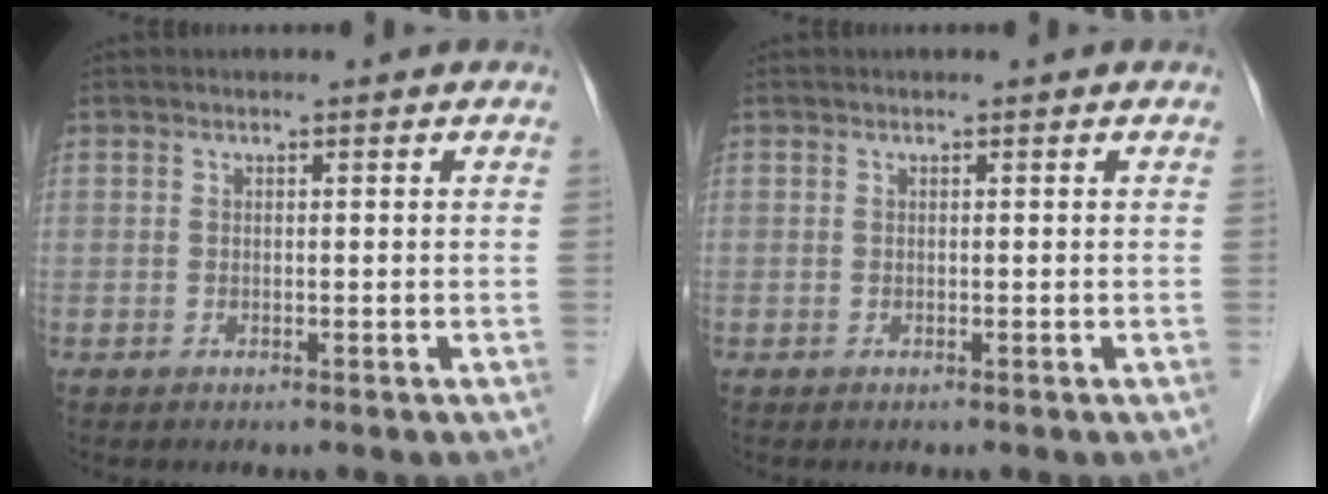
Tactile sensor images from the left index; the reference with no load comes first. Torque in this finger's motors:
{"motor_torque": [0.00, 0.00, 0.00, 0.00]}